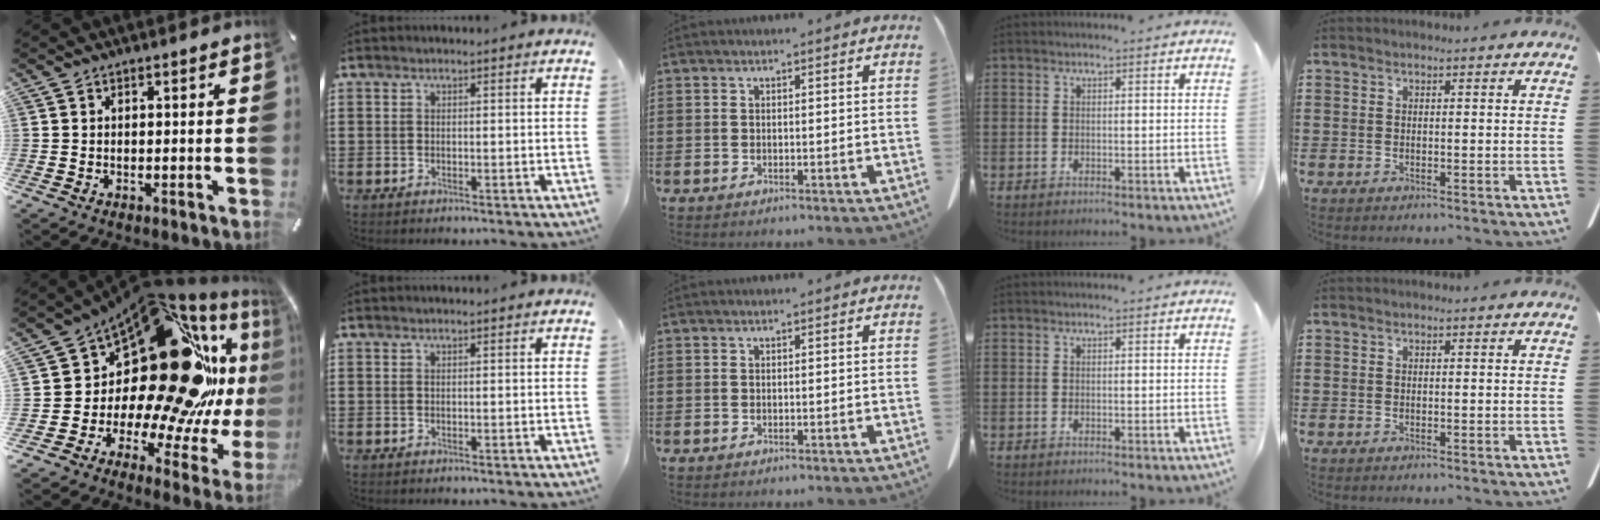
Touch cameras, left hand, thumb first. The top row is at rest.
{"thumb": {"total": 29.8, "force": [9.1, 16.7, 23.0], "torque": [-0.330, -0.130, 0.198]}}